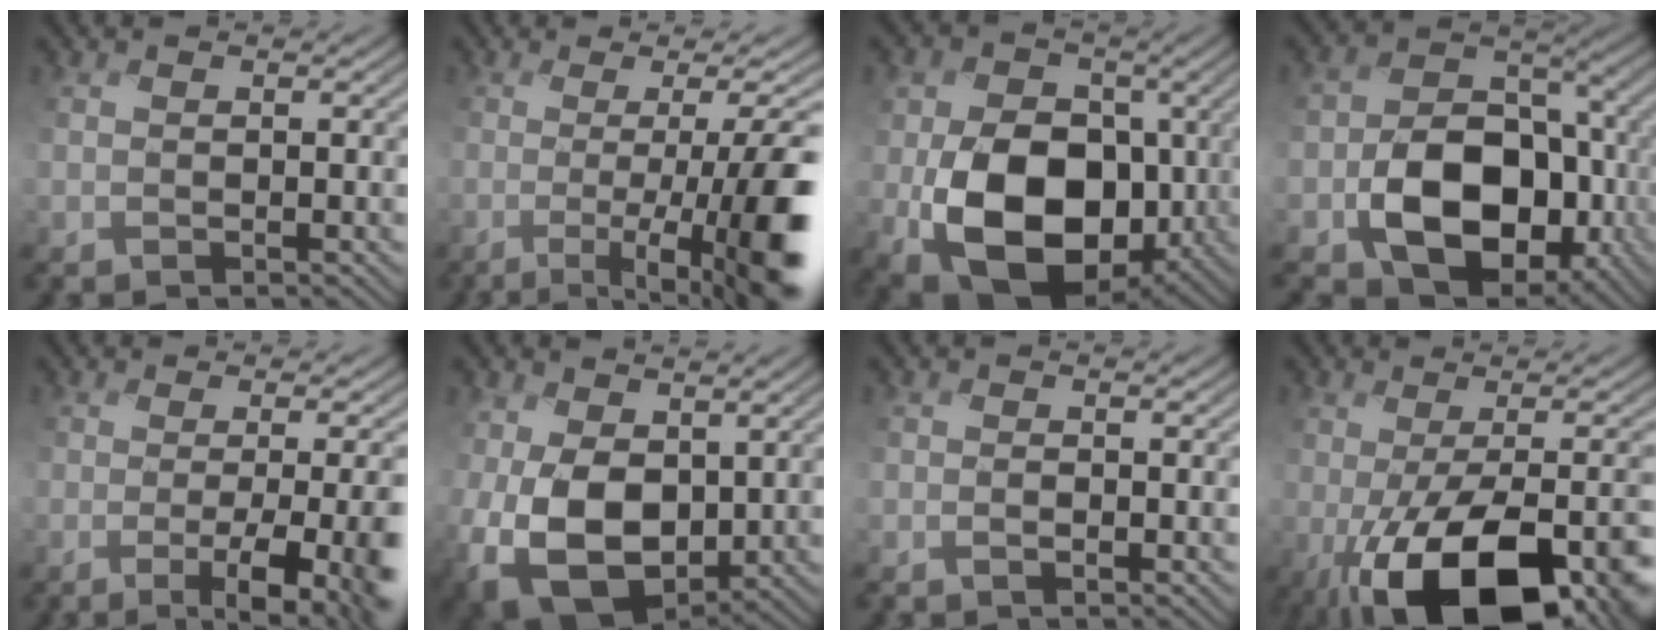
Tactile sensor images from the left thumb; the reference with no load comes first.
{"total": 14.5, "force": [-2.6, 3.7, 13.8], "torque": [-0.169, -0.011, -0.030]}
{"total": 15.0, "force": [-2.7, 10.6, 10.3], "torque": [-0.190, -0.036, -0.049]}
{"total": 13.4, "force": [-4.1, 9.7, 8.3], "torque": [-0.137, -0.029, -0.076]}
{"total": 10.8, "force": [-2.7, 3.6, 9.8], "torque": [-0.102, -0.011, -0.029]}
{"total": 12.3, "force": [0.0, 8.4, 8.9], "torque": [-0.218, -0.028, 0.000]}
{"total": 1.1, "force": [-0.4, 0.3, 1.0], "torque": [-0.021, 0.000, -0.008]}
{"total": 18.0, "force": [-6.3, 7.3, 15.2], "torque": [-0.232, -0.030, -0.073]}